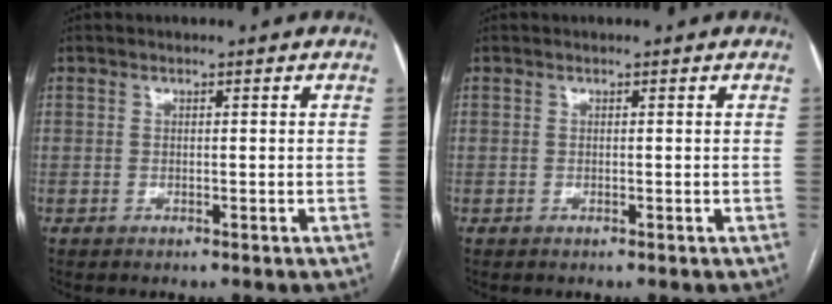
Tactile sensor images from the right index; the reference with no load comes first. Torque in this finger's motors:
{"motor_torque": [0.00, 0.00, 0.00, 0.00]}